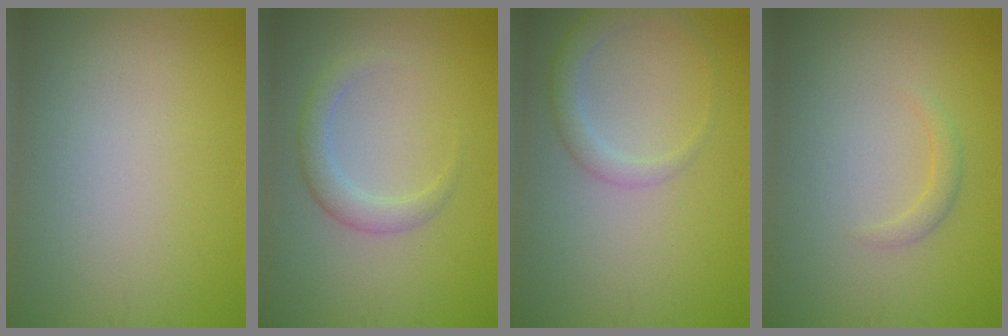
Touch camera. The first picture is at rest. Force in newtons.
{"total": 2.5, "press": 2.5, "slide": 0.2}
{"total": 2.5, "press": 2.5, "slide": 0.1}
{"total": 1.2, "press": 1.2, "slide": 0.1}